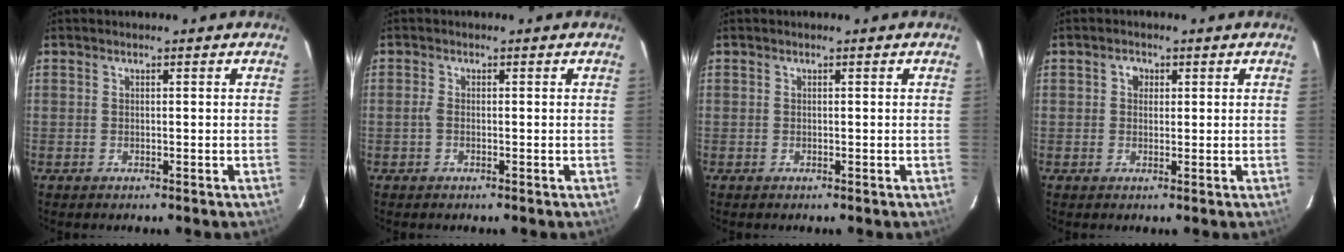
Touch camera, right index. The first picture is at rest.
{"total": 1.2, "force": [-0.3, 0.6, 1.0], "torque": [-0.022, 0.002, -0.007]}
{"total": 0.0}
{"total": 1.9, "force": [0.4, 1.7, 0.6], "torque": [-0.009, 0.009, 0.005]}